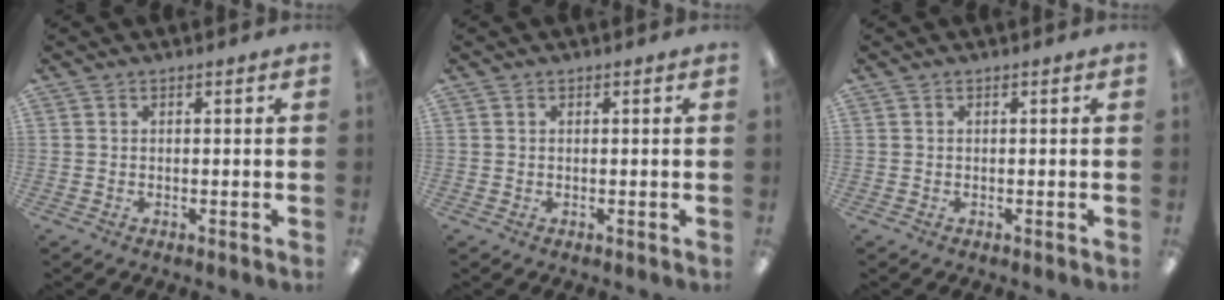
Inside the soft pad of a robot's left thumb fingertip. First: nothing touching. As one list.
[{"total": 0.0}, {"total": 0.0}]